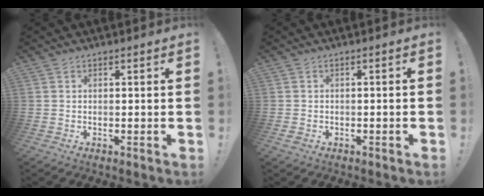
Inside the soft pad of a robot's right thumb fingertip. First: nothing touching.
{"total": 1.8, "force": [-1.3, 0.5, 1.1], "torque": [-0.015, 0.005, -0.022]}